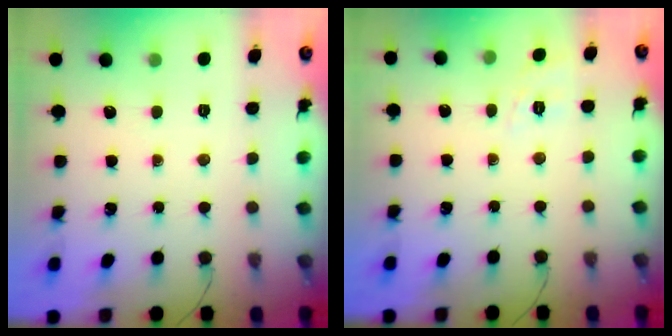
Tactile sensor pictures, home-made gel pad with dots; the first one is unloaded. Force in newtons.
{"total": 1.9, "press": 0.5, "slide": 1.8}